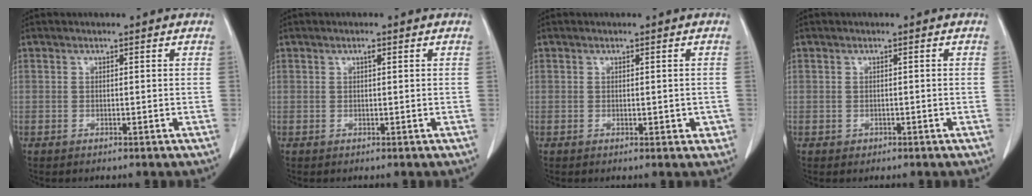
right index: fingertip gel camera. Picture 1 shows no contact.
{"total": 0.7, "force": [0.3, 0.1, 0.6], "torque": [-0.013, 0.001, 0.004]}
{"total": 2.0, "force": [-0.3, 1.0, 1.6], "torque": [-0.015, -0.001, 0.001]}
{"total": 0.6, "force": [-0.3, 0.6, 0.1], "torque": [-0.003, 0.002, -0.003]}